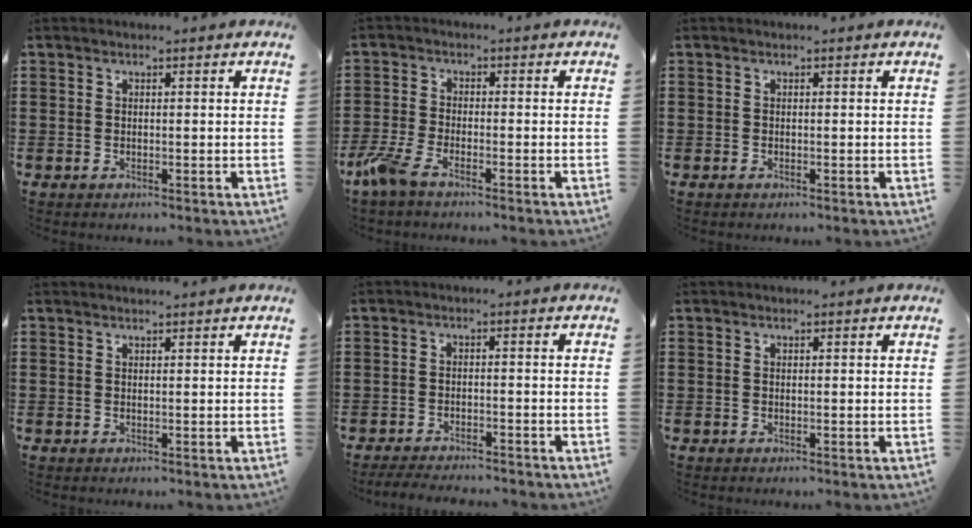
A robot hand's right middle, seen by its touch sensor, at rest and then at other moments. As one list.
[{"total": 4.5, "force": [-3.2, 0.9, 3.0], "torque": [-0.091, -0.016, -0.070]}, {"total": 0.0}, {"total": 0.8, "force": [0.8, -0.1, 0.1], "torque": [-0.004, -0.002, 0.016]}, {"total": 2.6, "force": [-2.5, 0.1, 0.5], "torque": [-0.011, -0.001, -0.052]}, {"total": 0.0}]